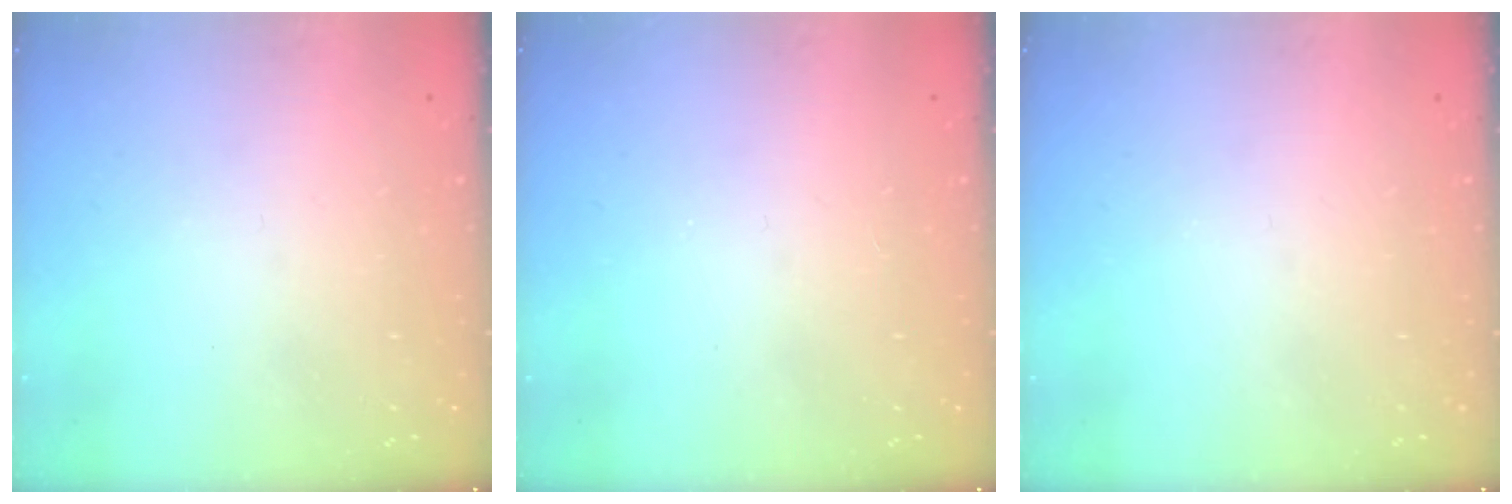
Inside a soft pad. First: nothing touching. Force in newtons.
{"total": 2.8, "press": 2.8, "slide": 0.4}
{"total": 0.0}